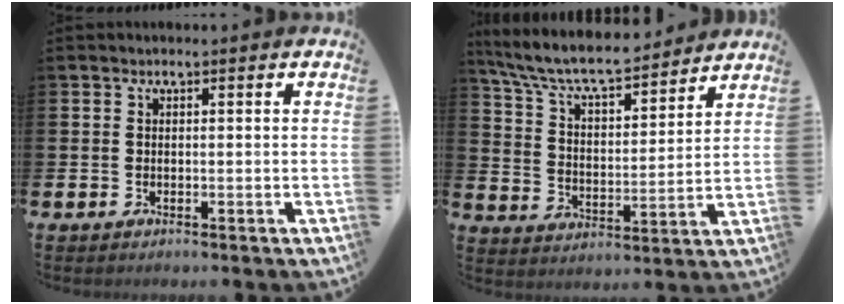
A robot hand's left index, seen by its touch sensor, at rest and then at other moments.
{"total": 8.4, "force": [7.7, 1.5, 2.9], "torque": [-0.098, -0.052, 0.134]}